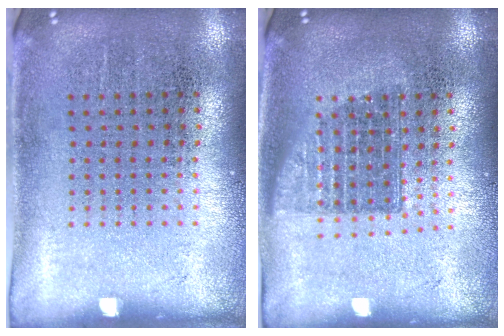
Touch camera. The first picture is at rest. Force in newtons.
{"total": 1.4, "press": 1.2, "slide": 0.8}